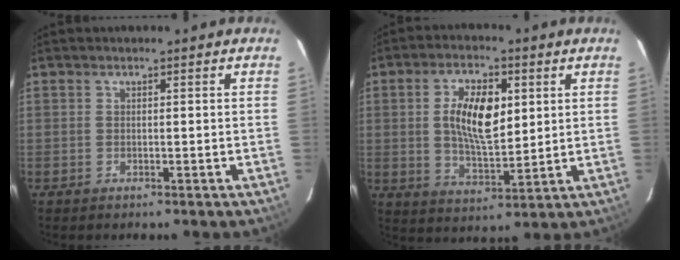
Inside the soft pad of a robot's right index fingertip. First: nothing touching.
{"total": 11.1, "force": [2.3, 5.2, 9.5], "torque": [-0.173, 0.008, 0.046]}